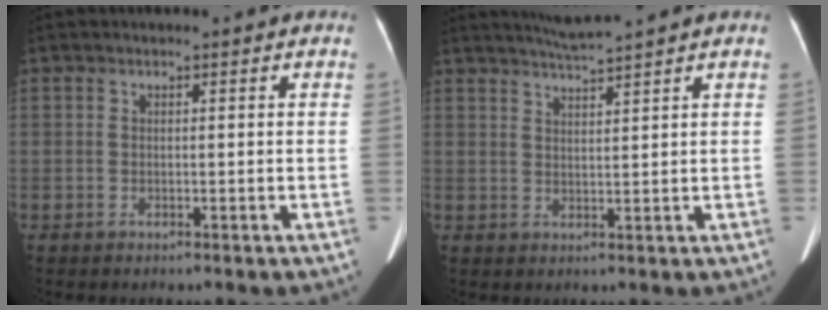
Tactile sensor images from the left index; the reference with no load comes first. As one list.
[{"total": 4.1, "force": [3.6, -1.5, 1.1], "torque": [-0.021, 0.000, 0.070]}]